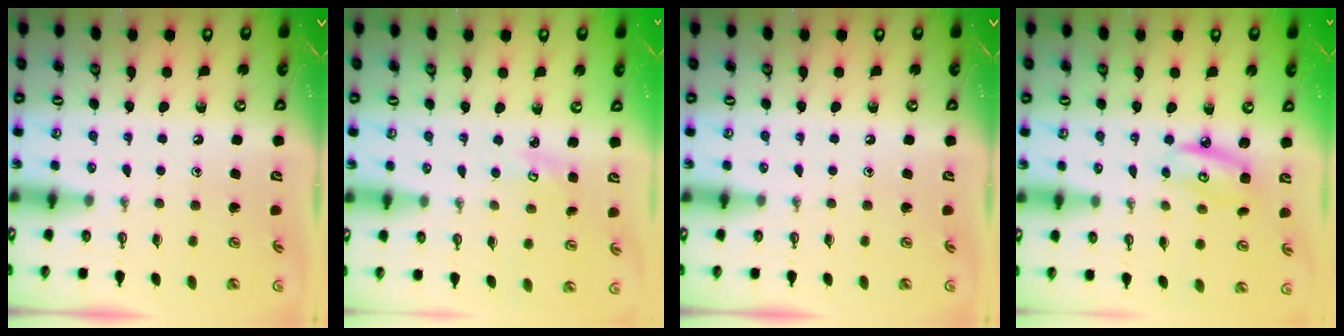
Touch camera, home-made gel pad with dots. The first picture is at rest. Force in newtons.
{"total": 2.3, "press": 2.3, "slide": 0.2}
{"total": 0.0}
{"total": 6.0, "press": 6.0, "slide": 0.2}